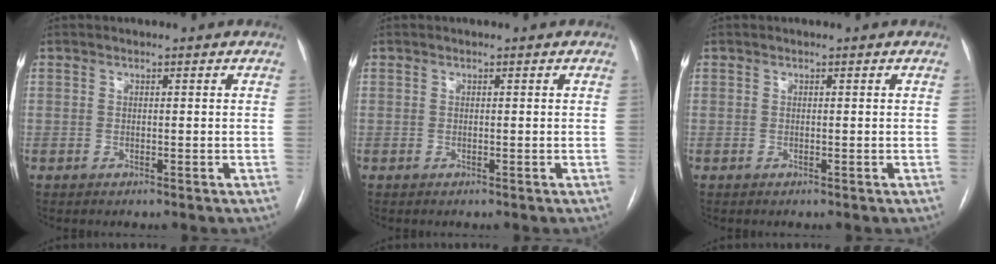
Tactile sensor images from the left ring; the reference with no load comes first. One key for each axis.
{"total": 0.0}
{"total": 0.0}